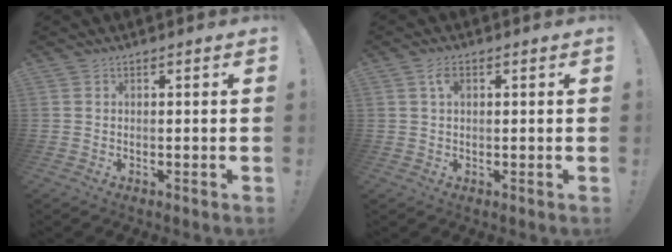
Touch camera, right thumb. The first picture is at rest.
{"total": 3.1, "force": [1.0, 1.8, 2.3], "torque": [-0.036, 0.001, 0.014]}